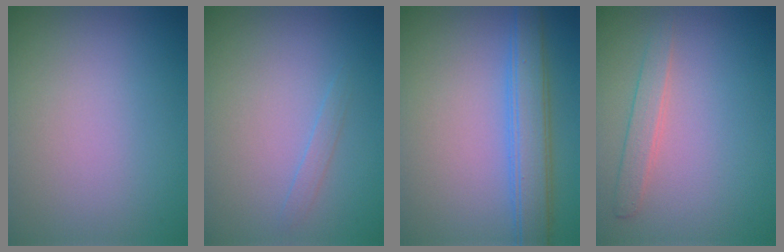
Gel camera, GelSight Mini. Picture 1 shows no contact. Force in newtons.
{"total": 0.8, "press": 0.8, "slide": 0.1}
{"total": 4.3, "press": 4.3, "slide": 0.2}
{"total": 1.7, "press": 1.7, "slide": 0.0}